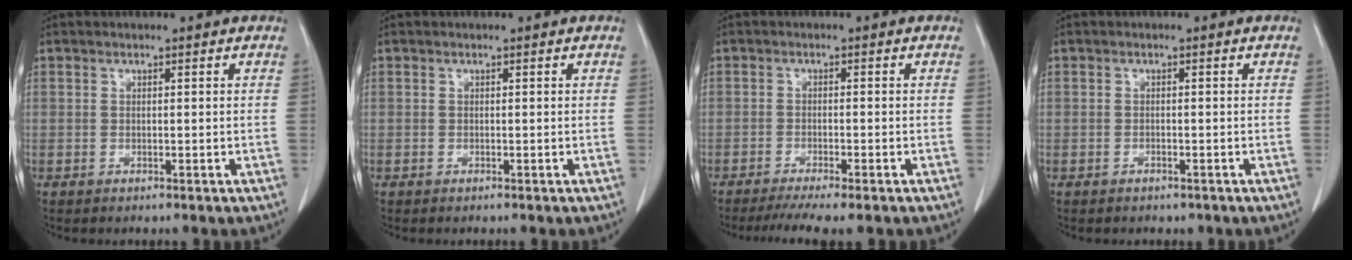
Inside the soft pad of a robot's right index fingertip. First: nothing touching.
{"total": 0.0}
{"total": 6.5, "force": [-5.2, 0.1, 3.9], "torque": [-0.053, -0.012, -0.080]}
{"total": 1.1, "force": [-0.8, 0.7, 0.2], "torque": [-0.004, 0.001, -0.008]}